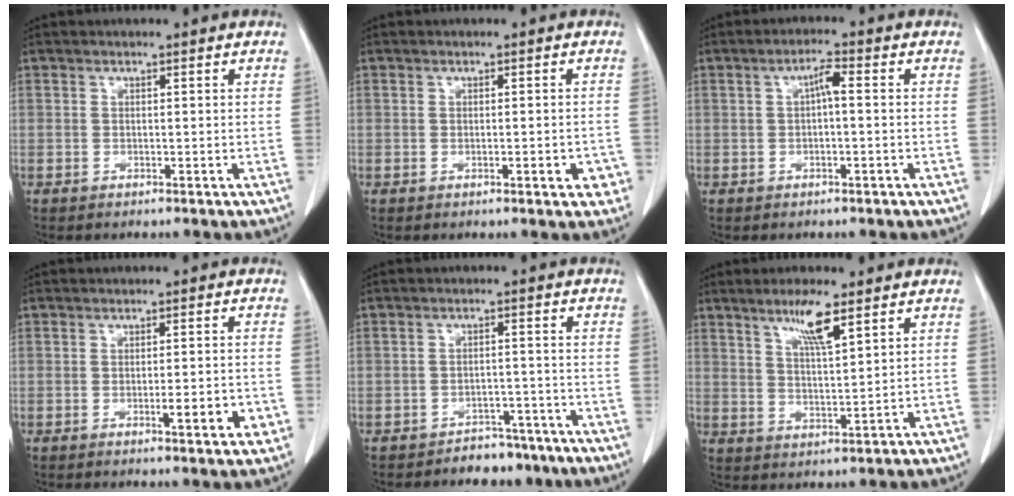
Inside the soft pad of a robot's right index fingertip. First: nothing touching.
{"total": 2.9, "force": [-1.0, 0.8, 2.6], "torque": [-0.032, -0.001, -0.010]}
{"total": 2.9, "force": [0.2, 0.5, 2.8], "torque": [-0.052, 0.007, 0.003]}
{"total": 4.8, "force": [-1.5, 0.8, 4.4], "torque": [-0.062, -0.003, -0.019]}
{"total": 5.4, "force": [-4.4, 2.9, 1.1], "torque": [-0.006, 0.012, -0.062]}
{"total": 6.6, "force": [4.1, 0.4, 5.2], "torque": [-0.098, -0.006, 0.075]}